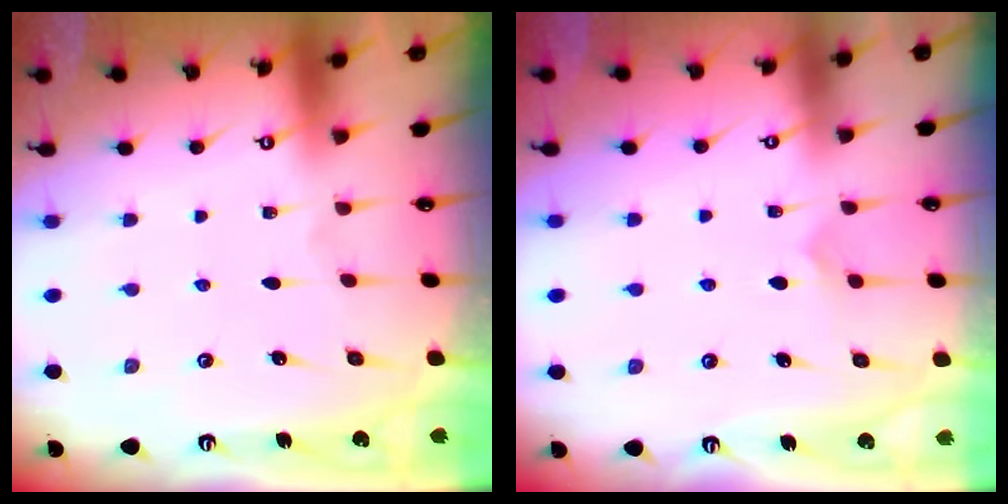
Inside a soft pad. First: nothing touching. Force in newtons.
{"total": 5.9, "press": 5.9, "slide": 0.4}